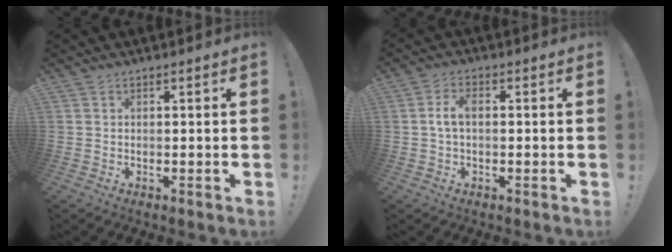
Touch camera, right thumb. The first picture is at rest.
{"total": 4.3, "force": [0.2, 2.3, 3.7], "torque": [-0.069, 0.008, 0.000]}